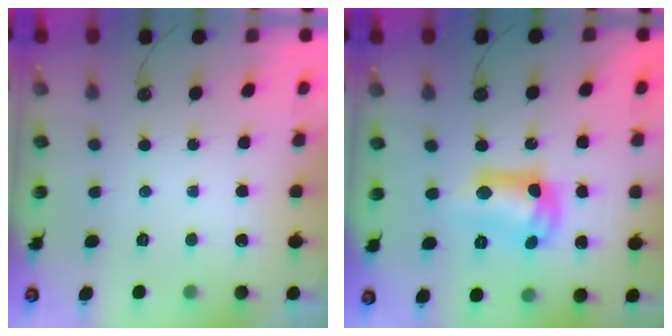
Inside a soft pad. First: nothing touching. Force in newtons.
{"total": 13.0, "press": 12.9, "slide": 1.1}